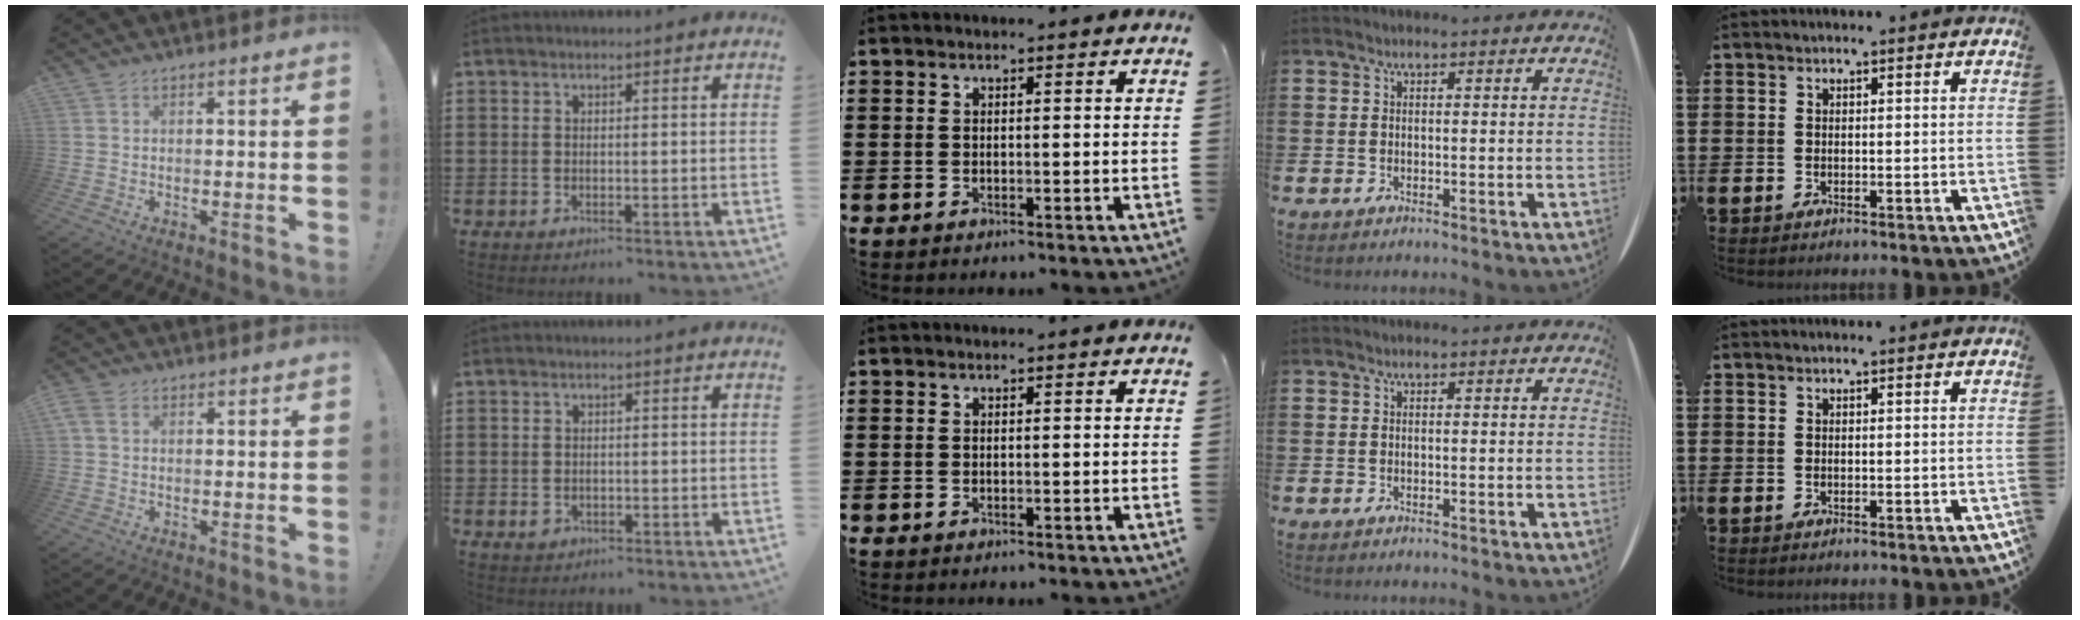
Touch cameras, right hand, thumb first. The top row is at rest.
{"thumb": {"total": 2.8, "force": [0.9, 1.9, 1.9], "torque": [-0.031, 0.004, 0.017]}, "index": {"total": 1.0, "force": [-0.3, 0.8, 0.5], "torque": [-0.013, 0.002, -0.006]}}